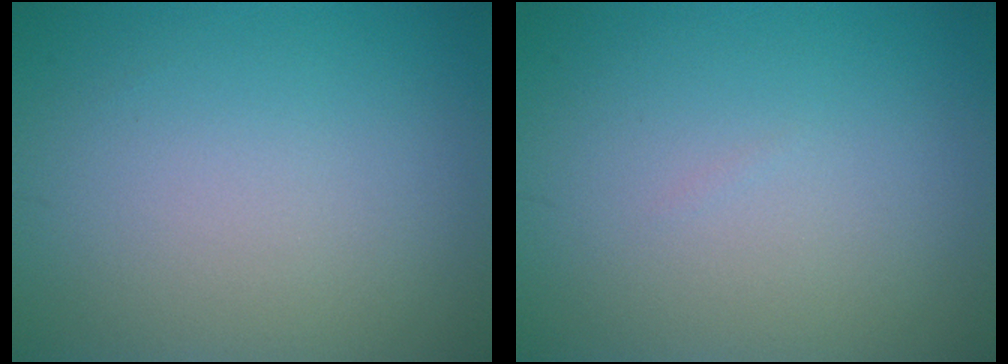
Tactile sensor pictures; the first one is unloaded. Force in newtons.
{"total": 0.0}